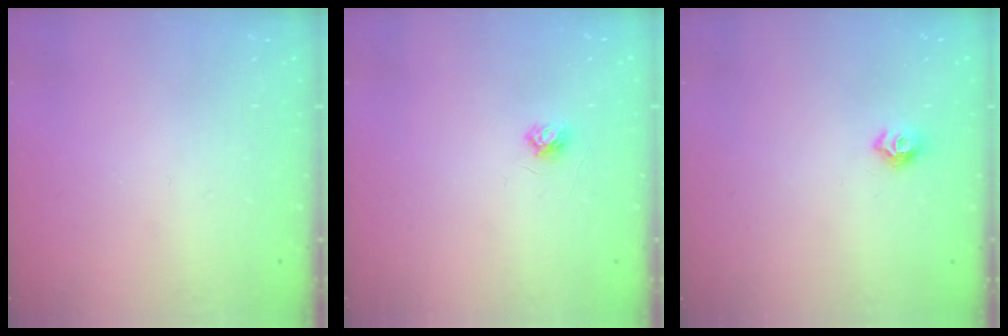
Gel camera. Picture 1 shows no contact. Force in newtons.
{"total": 3.8, "press": 3.7, "slide": 0.5}
{"total": 7.2, "press": 7.2, "slide": 0.7}